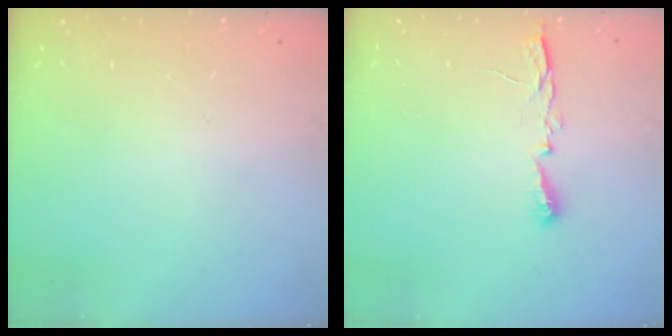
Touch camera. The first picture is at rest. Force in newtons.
{"total": 5.2, "press": 5.1, "slide": 0.8}